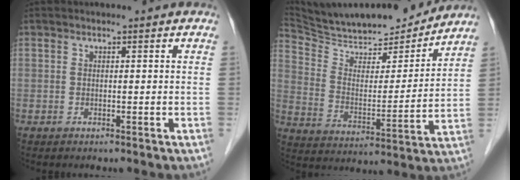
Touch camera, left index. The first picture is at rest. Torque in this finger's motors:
{"motor_torque": [-0.48, -0.84, 0.11, 0.04]}